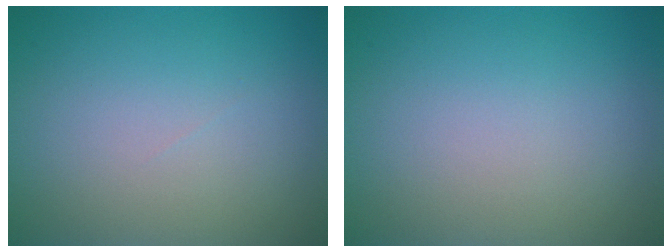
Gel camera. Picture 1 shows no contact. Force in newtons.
{"total": 0.0}